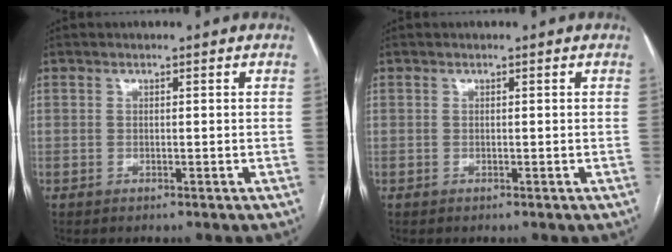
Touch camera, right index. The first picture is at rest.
{"total": 0.0}